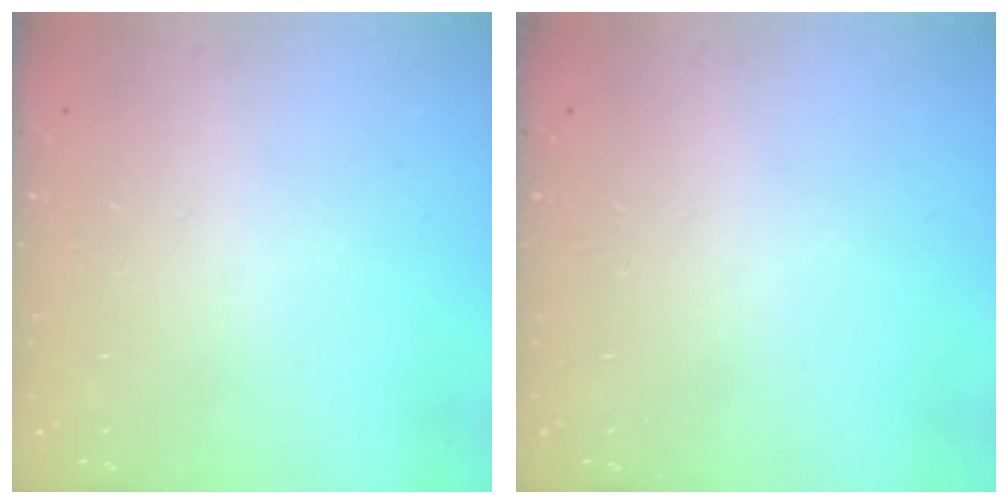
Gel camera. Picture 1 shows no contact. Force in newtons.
{"total": 0.0}